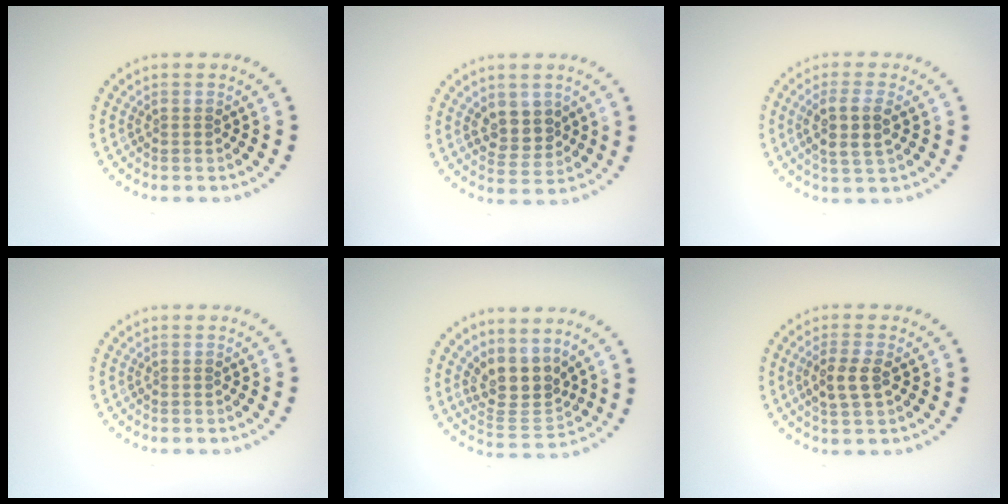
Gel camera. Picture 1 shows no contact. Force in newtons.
{"total": 3.0, "press": 2.8, "slide": 0.8}
{"total": 3.3, "press": 3.0, "slide": 1.3}
{"total": 0.0}
{"total": 3.9, "press": 3.0, "slide": 2.4}
{"total": 2.9, "press": 2.8, "slide": 0.9}